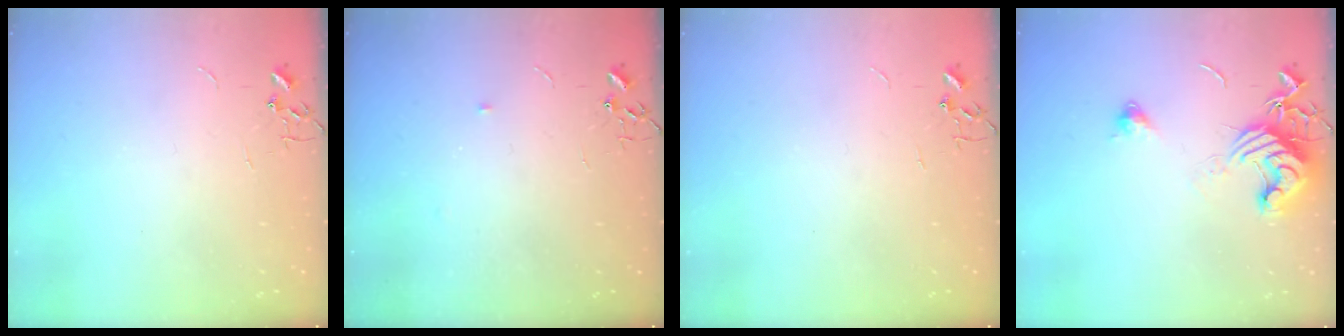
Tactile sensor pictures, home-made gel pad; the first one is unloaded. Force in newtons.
{"total": 3.0, "press": 2.9, "slide": 0.5}
{"total": 0.0}
{"total": 12.1, "press": 12.0, "slide": 1.6}